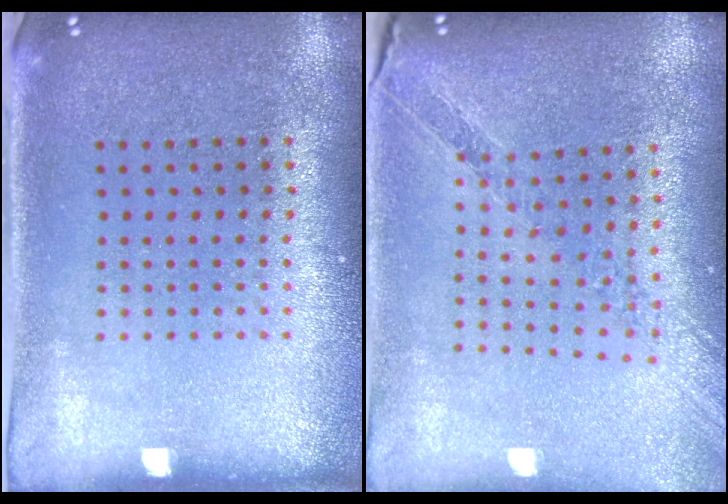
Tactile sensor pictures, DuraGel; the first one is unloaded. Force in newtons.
{"total": 1.0, "press": 1.0, "slide": 0.0}